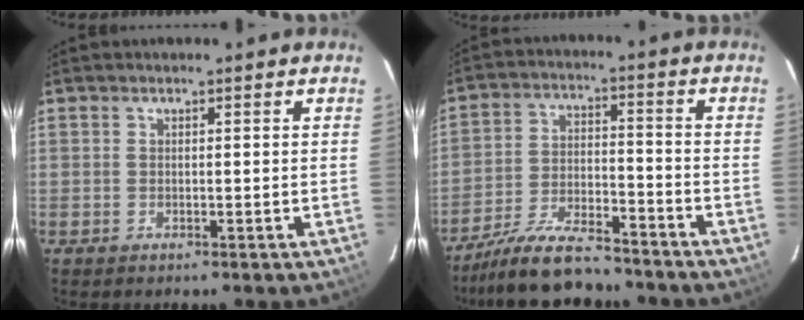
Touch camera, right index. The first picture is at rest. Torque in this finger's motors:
{"motor_torque": [1.09, -1.05, 0.29, 0.08]}